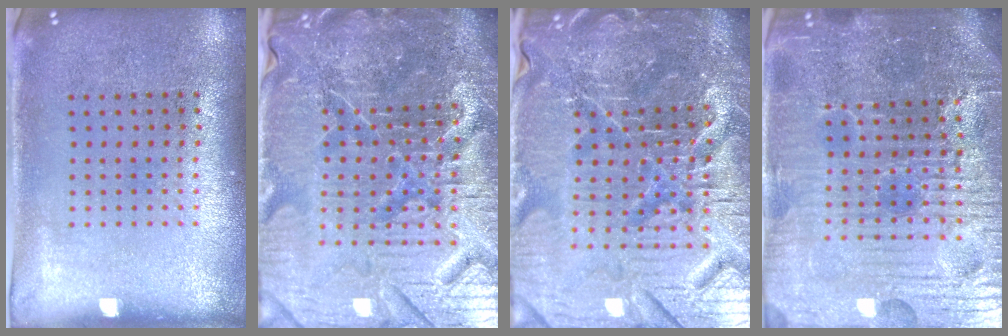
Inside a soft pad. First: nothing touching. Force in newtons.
{"total": 7.1, "press": 6.3, "slide": 3.3}
{"total": 6.9, "press": 6.2, "slide": 3.0}
{"total": 6.3, "press": 5.8, "slide": 2.3}